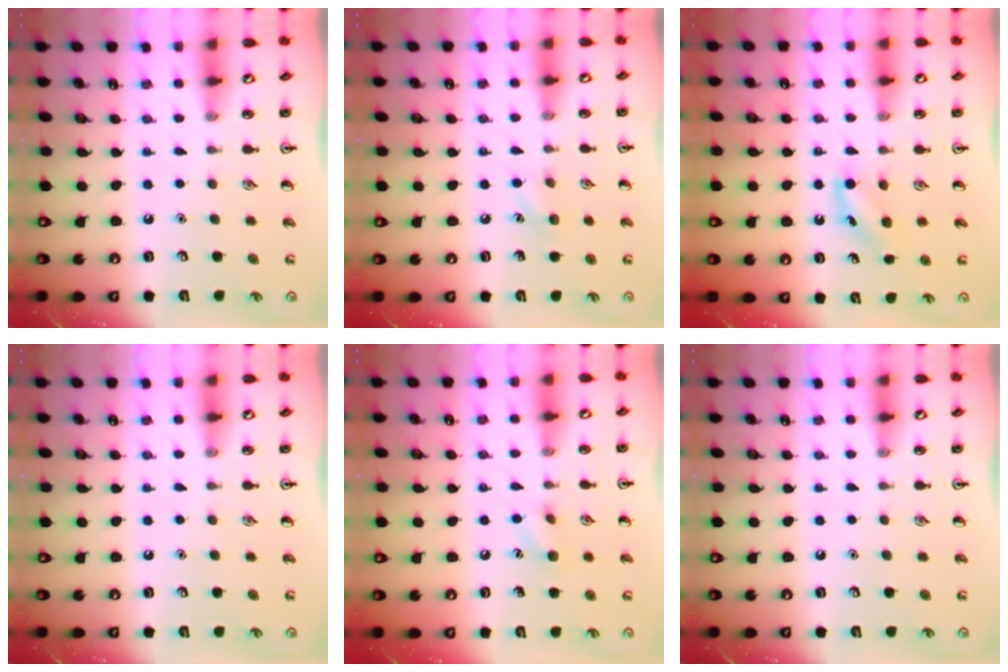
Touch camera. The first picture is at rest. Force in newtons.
{"total": 4.9, "press": 4.7, "slide": 1.5}
{"total": 5.1, "press": 4.7, "slide": 1.8}
{"total": 0.0}
{"total": 6.2, "press": 6.0, "slide": 1.5}
{"total": 0.0}